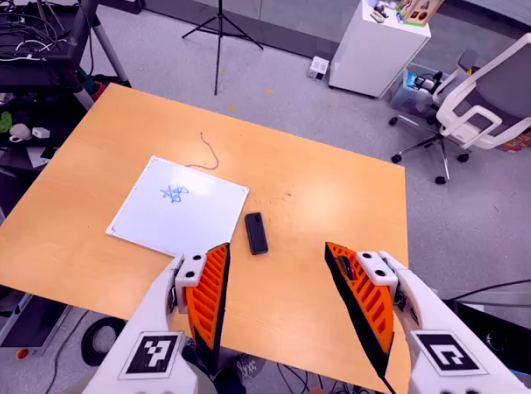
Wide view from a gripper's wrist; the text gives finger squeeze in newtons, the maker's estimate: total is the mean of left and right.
{"total": 0.0}